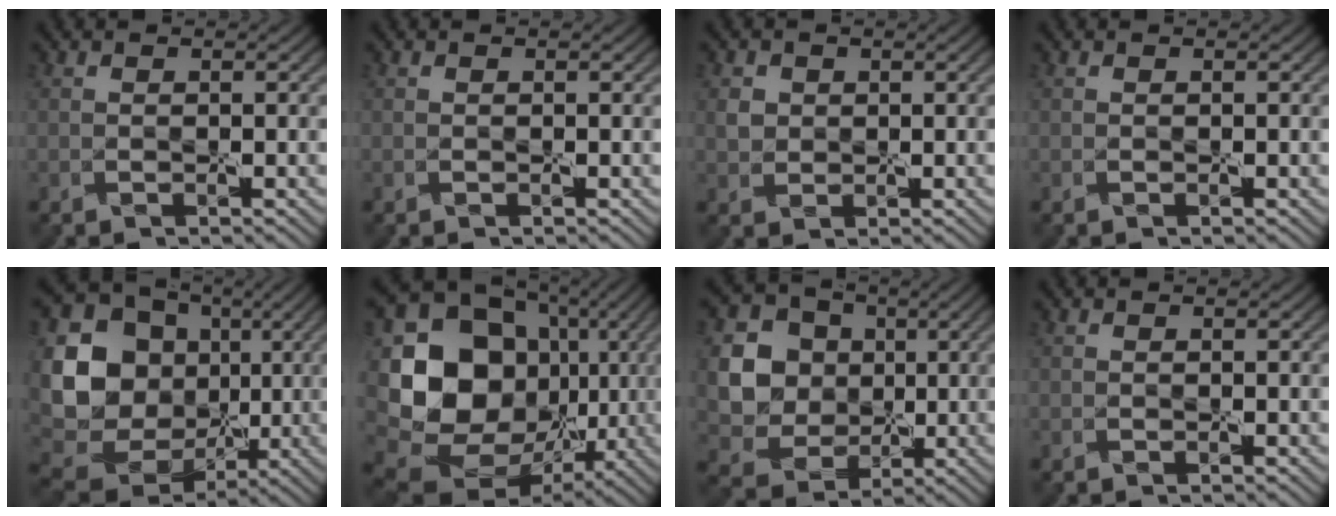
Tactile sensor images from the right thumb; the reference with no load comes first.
{"total": 0.0}
{"total": 1.6, "force": [1.0, 1.3, 0.0], "torque": [0.003, 0.004, 0.011]}
{"total": 0.0}
{"total": 15.9, "force": [1.2, 14.2, 7.0], "torque": [-0.182, -0.012, 0.036]}
{"total": 17.5, "force": [0.7, 14.8, 9.3], "torque": [-0.210, -0.022, 0.032]}
{"total": 7.8, "force": [1.7, 7.1, 2.7], "torque": [-0.084, -0.002, 0.021]}
{"total": 0.0}